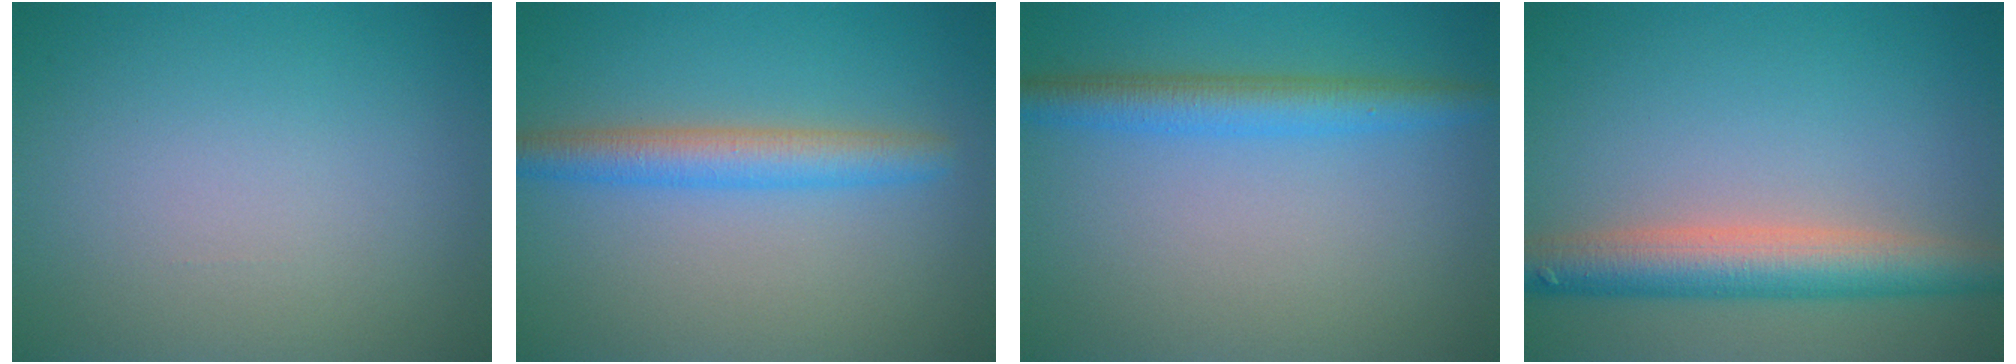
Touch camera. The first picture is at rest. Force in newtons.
{"total": 3.6, "press": 3.6, "slide": 0.2}
{"total": 3.6, "press": 3.5, "slide": 0.2}
{"total": 5.9, "press": 5.9, "slide": 0.4}